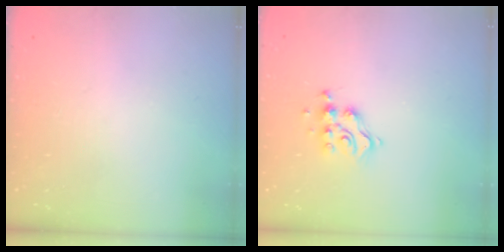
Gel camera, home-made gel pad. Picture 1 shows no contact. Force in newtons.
{"total": 8.5, "press": 8.5, "slide": 0.4}